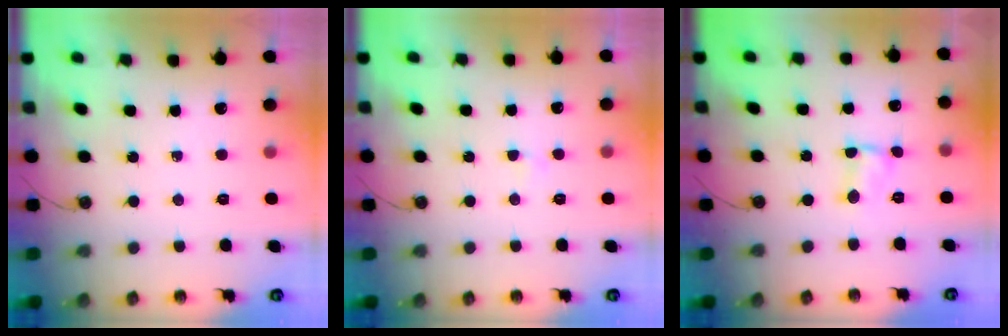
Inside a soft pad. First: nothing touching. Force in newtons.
{"total": 1.7, "press": 1.7, "slide": 0.3}
{"total": 1.4, "press": 1.4, "slide": 0.2}